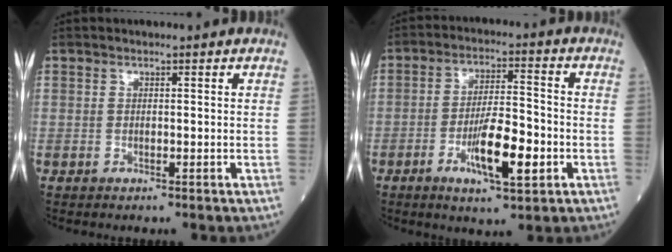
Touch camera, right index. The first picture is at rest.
{"total": 9.7, "force": [-3.3, 1.9, 8.9], "torque": [-0.160, -0.004, -0.055]}